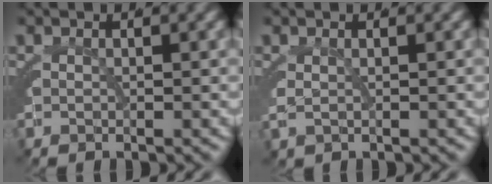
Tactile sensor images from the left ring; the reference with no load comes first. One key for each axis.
{"total": 0.8, "fx": 0.4, "fy": 0.0, "fz": 0.7, "tx": -0.023, "ty": -0.009, "tz": 0.015}